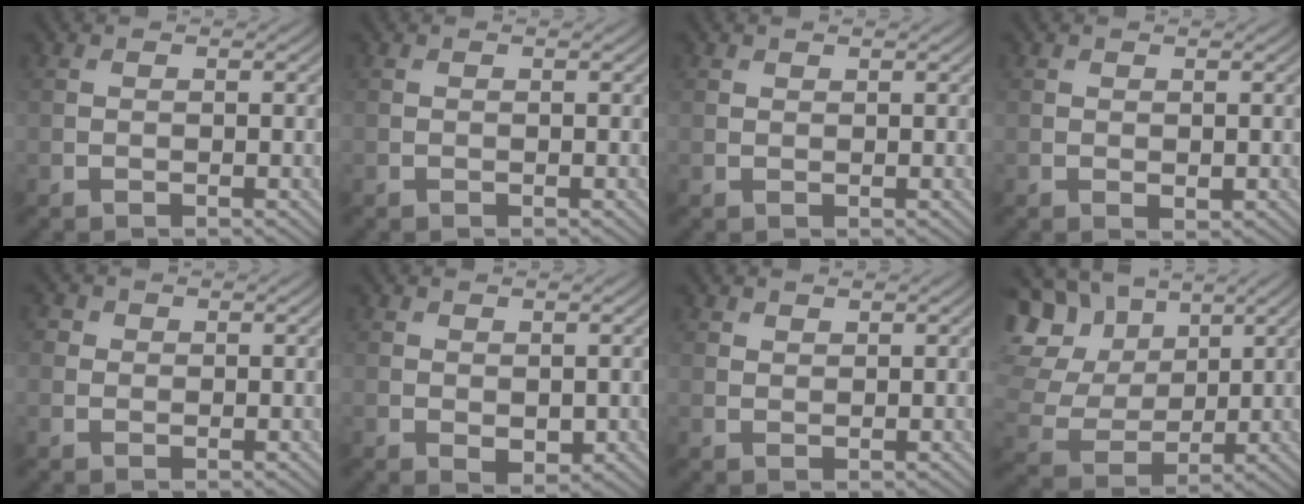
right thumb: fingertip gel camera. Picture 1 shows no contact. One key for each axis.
{"total": 0.0}
{"total": 0.6, "fx": 0.6, "fy": 0.2, "fz": 0.0, "tx": 0.000, "ty": 0.000, "tz": 0.013}
{"total": 0.8, "fx": 0.2, "fy": 0.5, "fz": 0.6, "tx": -0.007, "ty": -0.004, "tz": 0.005}
{"total": 1.6, "fx": 0.6, "fy": 1.4, "fz": 0.5, "tx": -0.009, "ty": -0.001, "tz": 0.004}
{"total": 1.8, "fx": 0.3, "fy": 1.2, "fz": 1.3, "tx": -0.023, "ty": -0.009, "tz": 0.011}
{"total": 1.2, "fx": 1.1, "fy": 0.5, "fz": 0.3, "tx": -0.007, "ty": -0.001, "tz": 0.025}
{"total": 14.5, "fx": 7.2, "fy": 9.6, "fz": 8.2, "tx": -0.217, "ty": 0.044, "tz": 0.123}